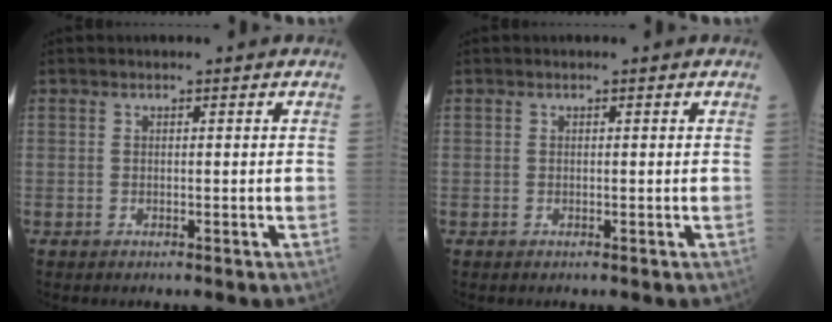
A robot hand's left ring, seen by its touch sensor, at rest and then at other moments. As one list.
[{"total": 0.0}]